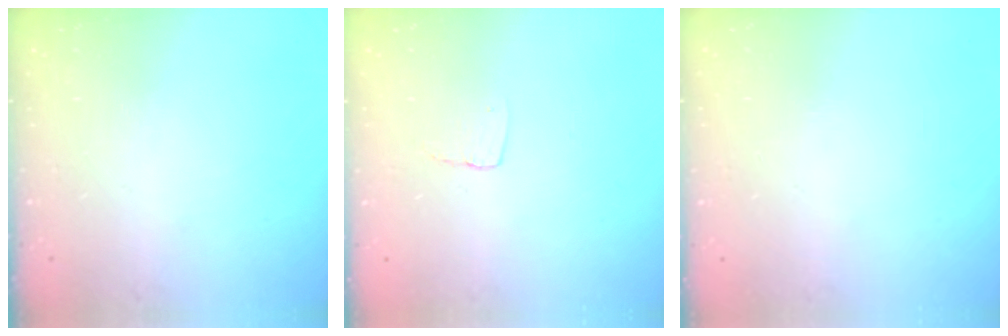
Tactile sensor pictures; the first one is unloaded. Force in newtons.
{"total": 3.6, "press": 3.6, "slide": 0.4}
{"total": 0.0}